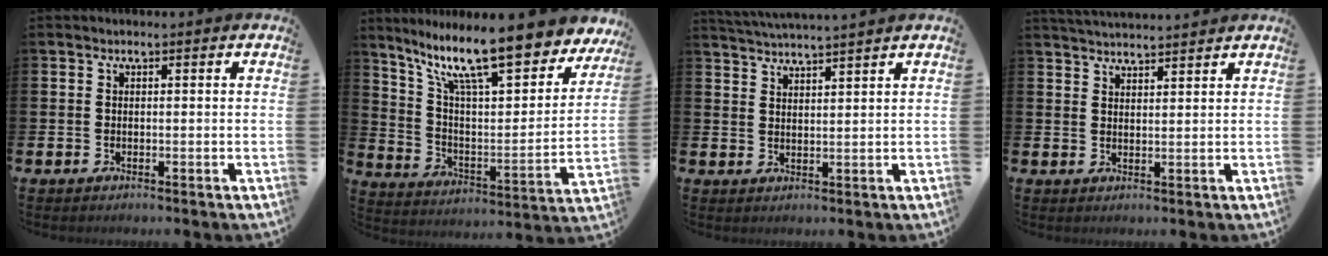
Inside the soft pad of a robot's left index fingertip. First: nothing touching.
{"total": 14.6, "force": [11.7, 3.1, 8.2], "torque": [-0.174, -0.079, 0.198]}
{"total": 3.3, "force": [3.2, -0.8, -0.2], "torque": [-0.003, -0.016, 0.057]}
{"total": 3.2, "force": [3.2, 0.0, 0.0], "torque": [-0.002, -0.019, 0.059]}